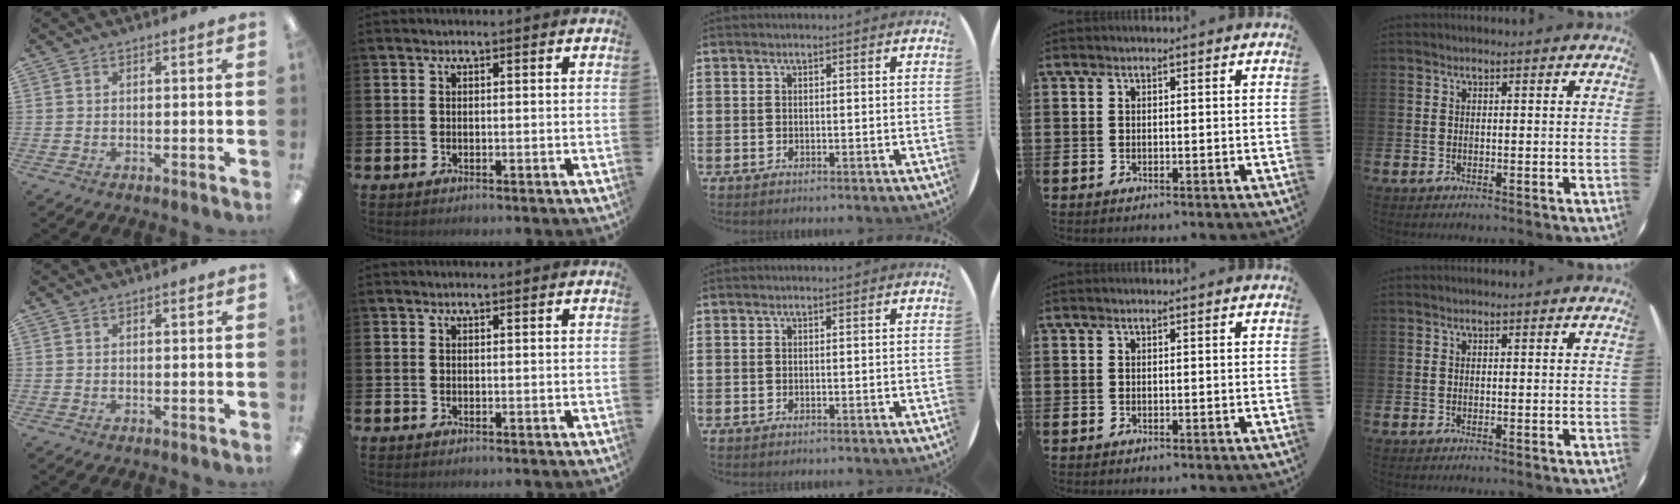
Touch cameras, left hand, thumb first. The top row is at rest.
{"thumb": {"total": 0.8, "force": [0.6, 0.3, 0.4], "torque": [0.000, -0.002, 0.009]}}